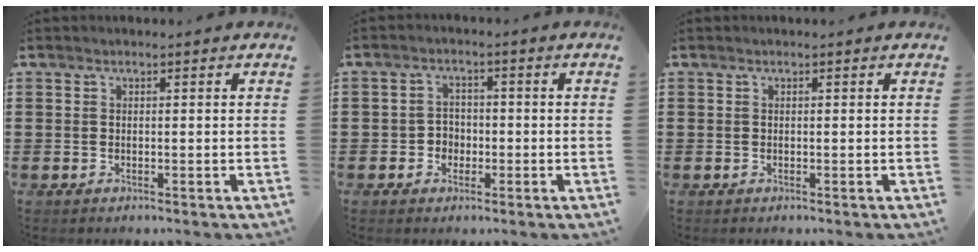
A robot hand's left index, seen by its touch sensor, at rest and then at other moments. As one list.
[{"total": 2.6, "force": [-1.1, 2.2, 0.8], "torque": [-0.022, 0.006, -0.026]}, {"total": 0.0}]